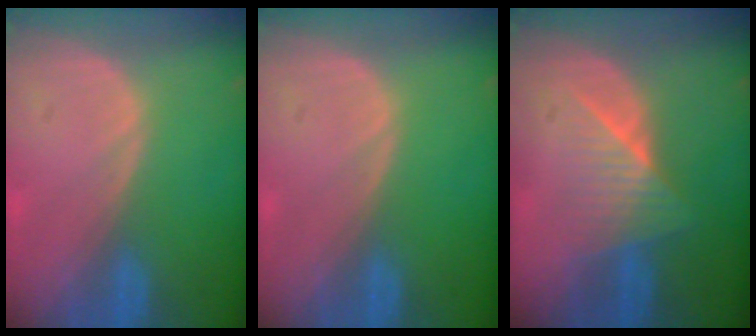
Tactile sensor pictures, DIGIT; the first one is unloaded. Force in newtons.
{"total": 0.0}
{"total": 6.6, "press": 5.9, "slide": 2.9}